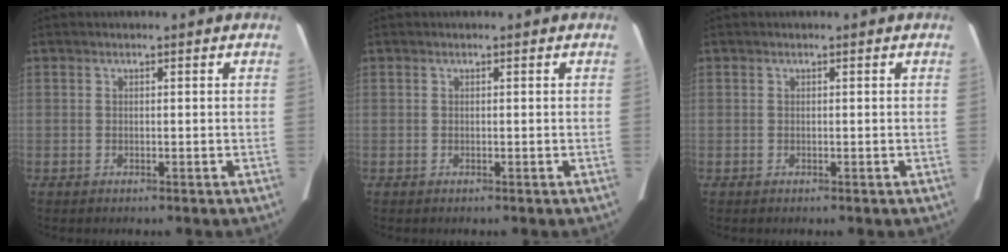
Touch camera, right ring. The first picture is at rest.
{"total": 0.0}
{"total": 0.0}